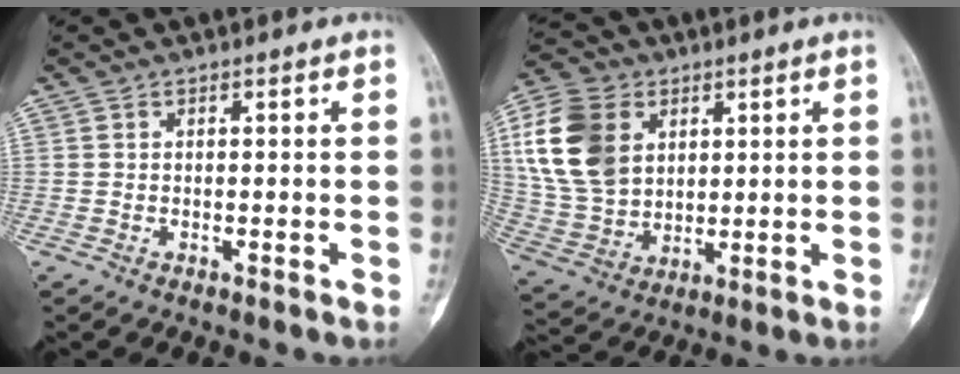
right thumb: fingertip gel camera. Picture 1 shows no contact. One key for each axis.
{"total": 16.0, "fx": 4.7, "fy": 11.8, "fz": 9.8, "tx": -0.178, "ty": -0.003, "tz": 0.093}